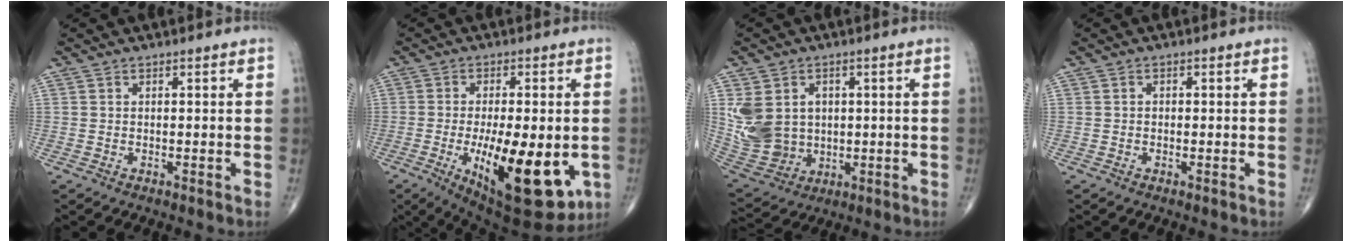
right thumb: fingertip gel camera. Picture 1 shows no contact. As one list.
[{"total": 20.1, "force": [-5.0, 7.7, 17.9], "torque": [-0.249, -0.022, -0.053]}, {"total": 12.6, "force": [1.8, 10.2, 7.2], "torque": [-0.132, -0.003, 0.059]}, {"total": 0.7, "force": [-0.1, 0.5, 0.4], "torque": [-0.001, 0.002, -0.007]}]